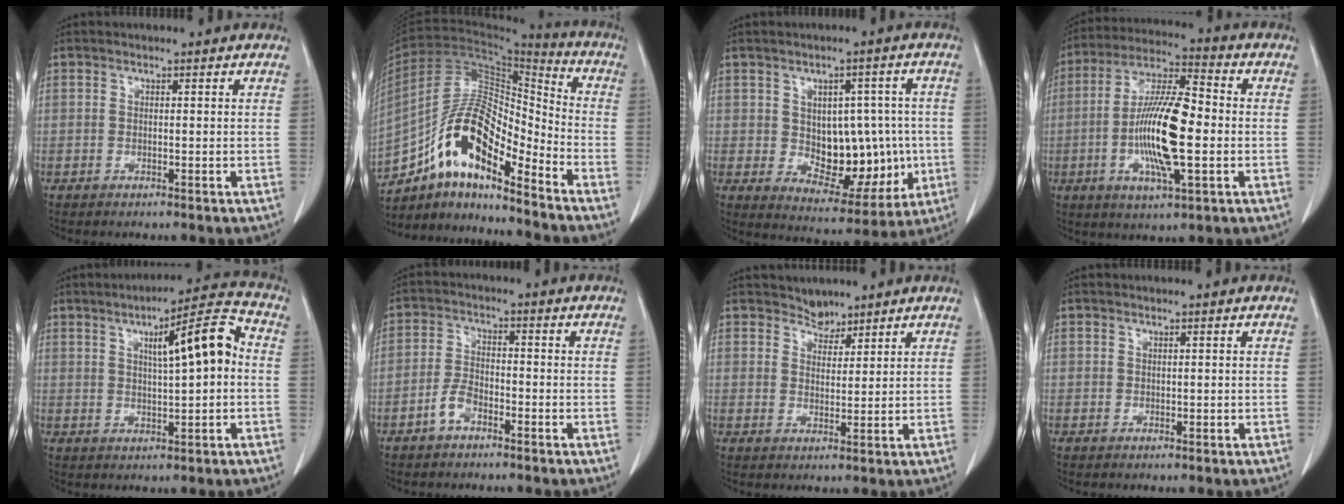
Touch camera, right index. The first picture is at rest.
{"total": 15.2, "force": [-10.3, 4.0, 10.5], "torque": [-0.191, 0.034, -0.181]}
{"total": 12.4, "force": [-0.4, 7.4, 9.9], "torque": [-0.125, 0.017, 0.018]}
{"total": 15.0, "force": [-2.2, 3.1, 14.5], "torque": [-0.277, 0.001, -0.042]}
{"total": 9.9, "force": [1.5, 1.3, 9.7], "torque": [-0.141, 0.025, 0.020]}
{"total": 4.0, "force": [-2.5, 1.9, 2.4], "torque": [-0.052, 0.009, -0.049]}
{"total": 2.7, "force": [2.4, 1.3, 0.0], "torque": [0.006, 0.000, 0.038]}
{"total": 0.0}